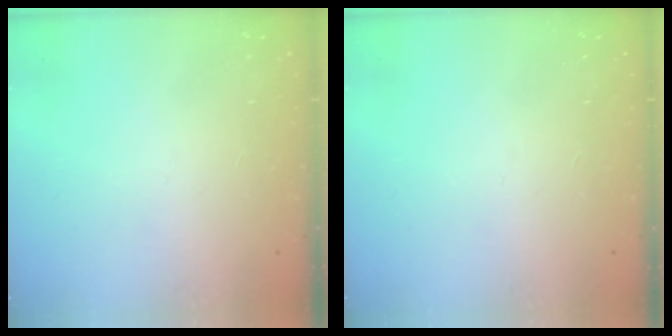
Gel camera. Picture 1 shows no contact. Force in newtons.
{"total": 0.0}